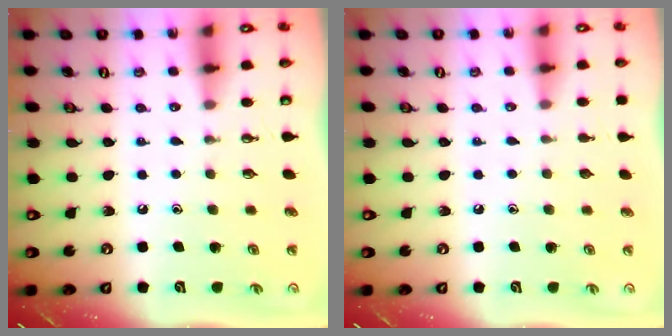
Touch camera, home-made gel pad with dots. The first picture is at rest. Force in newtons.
{"total": 0.0}